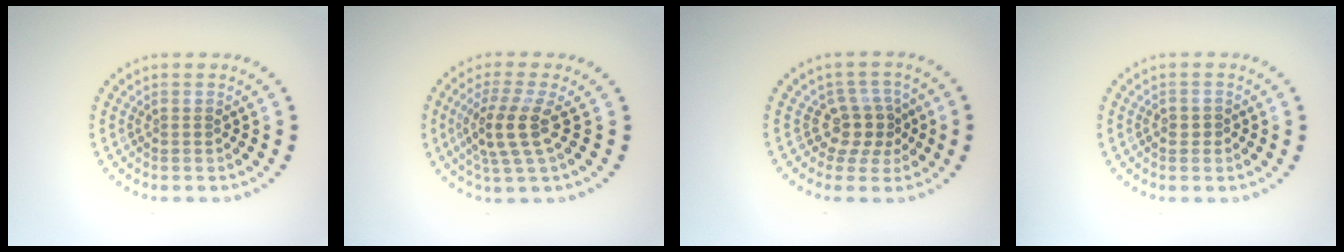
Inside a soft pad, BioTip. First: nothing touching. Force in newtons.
{"total": 3.7, "press": 3.1, "slide": 2.1}
{"total": 2.9, "press": 2.2, "slide": 1.9}
{"total": 0.6, "press": 0.5, "slide": 0.3}